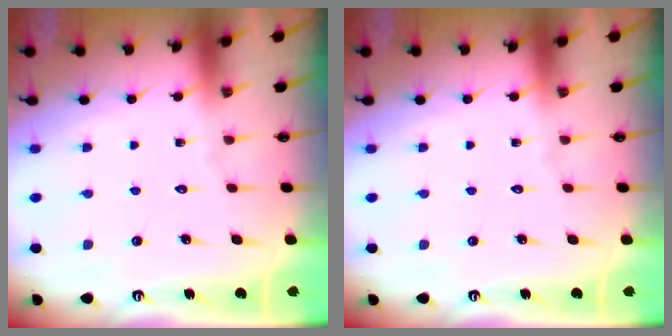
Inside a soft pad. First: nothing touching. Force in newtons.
{"total": 0.0}